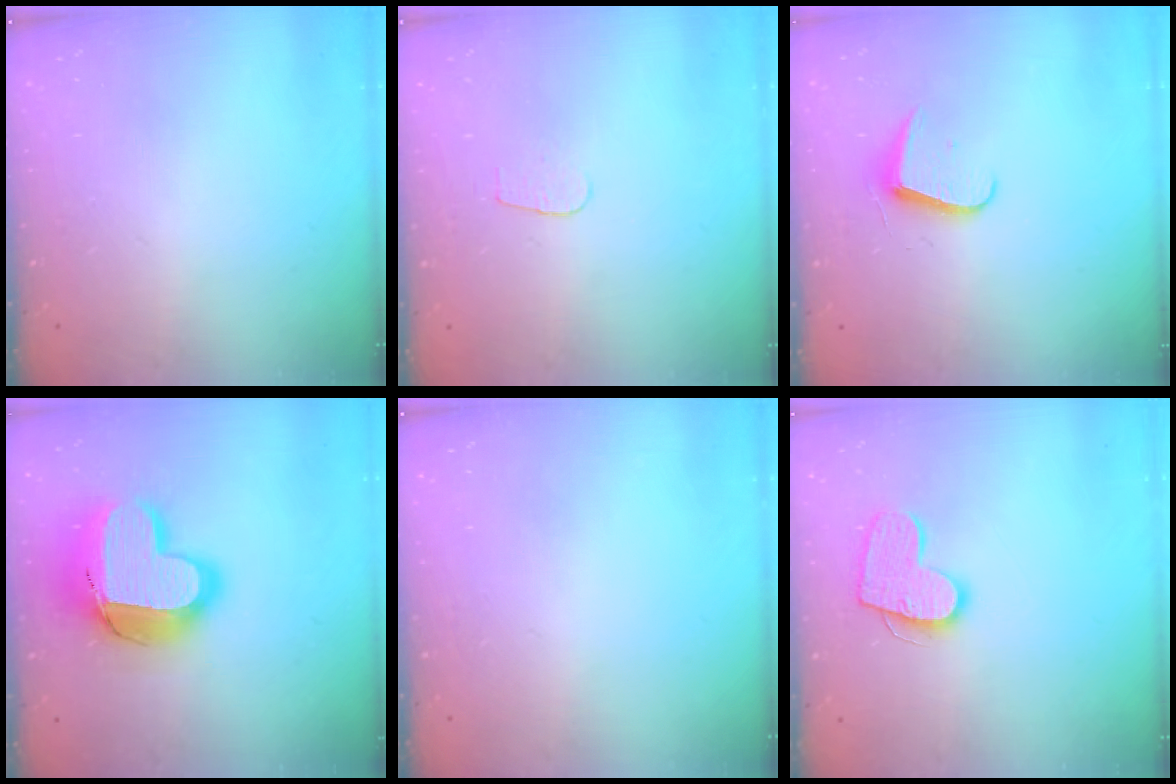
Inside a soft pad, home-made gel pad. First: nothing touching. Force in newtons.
{"total": 3.7, "press": 3.6, "slide": 0.4}
{"total": 6.8, "press": 6.8, "slide": 0.7}
{"total": 18.9, "press": 18.9, "slide": 1.6}
{"total": 0.0}
{"total": 12.4, "press": 12.4, "slide": 0.7}